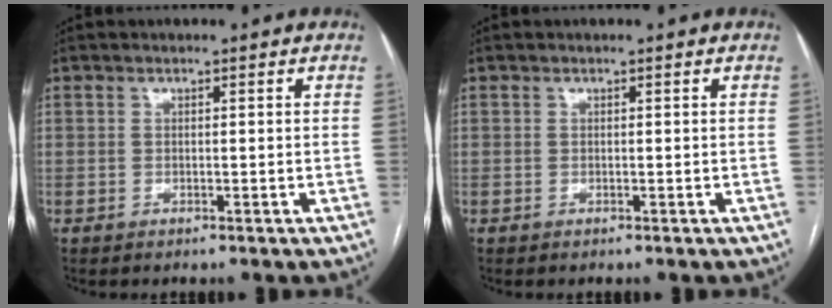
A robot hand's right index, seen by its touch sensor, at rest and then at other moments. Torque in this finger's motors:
{"motor_torque": [0.00, 0.00, 0.03, 0.01]}